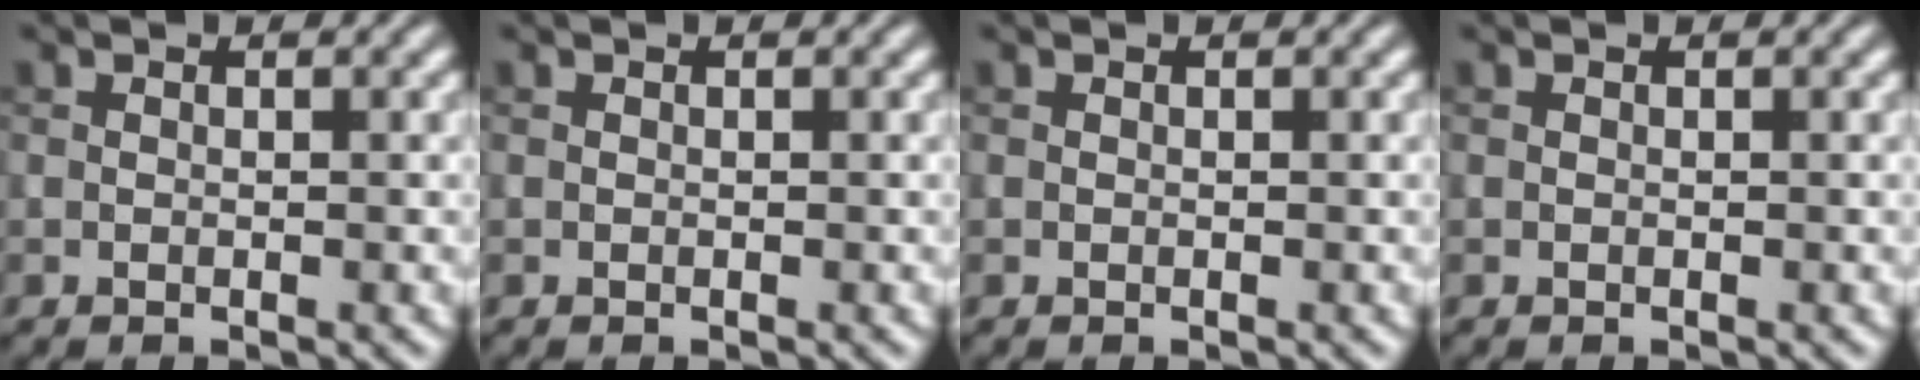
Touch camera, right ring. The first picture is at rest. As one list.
[{"total": 0.0}, {"total": 0.0}, {"total": 0.0}]